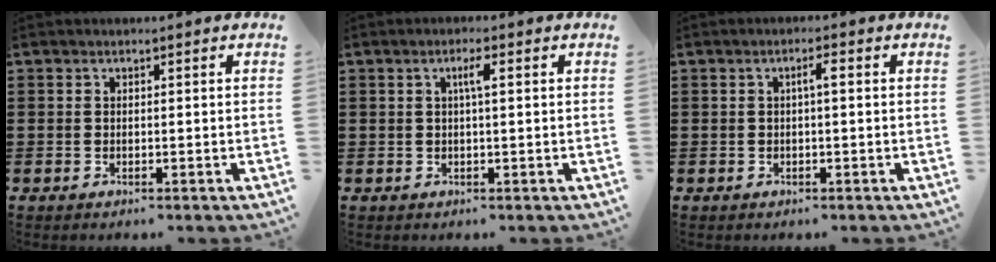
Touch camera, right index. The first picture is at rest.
{"total": 2.2, "force": [0.4, 0.2, 2.2], "torque": [-0.043, 0.003, 0.005]}
{"total": 1.8, "force": [0.0, 0.0, 1.8], "torque": [-0.034, 0.002, -0.003]}